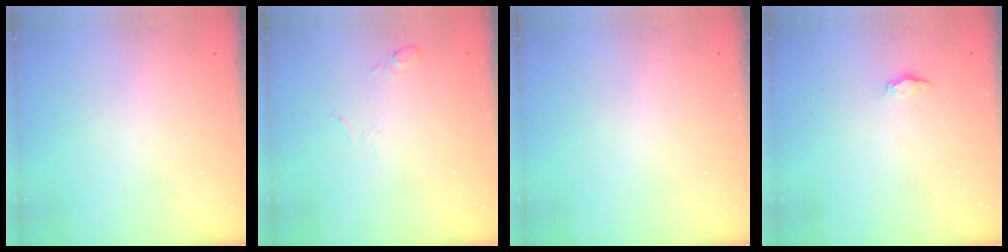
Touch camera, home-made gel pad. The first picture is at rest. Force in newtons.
{"total": 13.2, "press": 5.8, "slide": 11.9}
{"total": 0.0}
{"total": 2.2, "press": 2.2, "slide": 0.3}